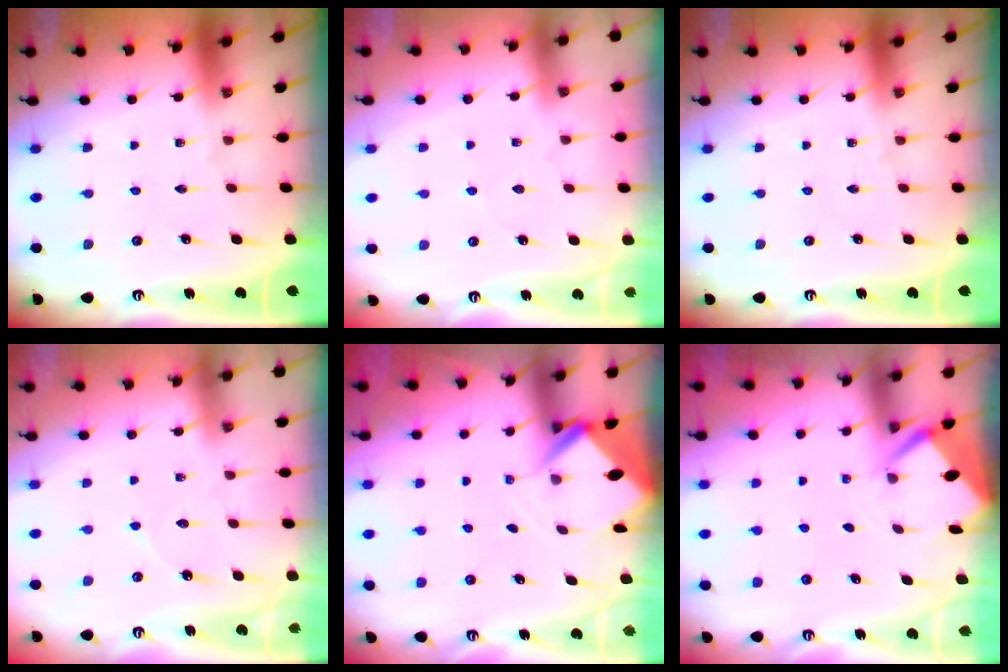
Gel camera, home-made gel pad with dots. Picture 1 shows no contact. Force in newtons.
{"total": 2.3, "press": 2.3, "slide": 0.4}
{"total": 0.0}
{"total": 3.0, "press": 3.0, "slide": 0.3}
{"total": 2.7, "press": 2.7, "slide": 0.1}
{"total": 2.6, "press": 2.6, "slide": 0.0}